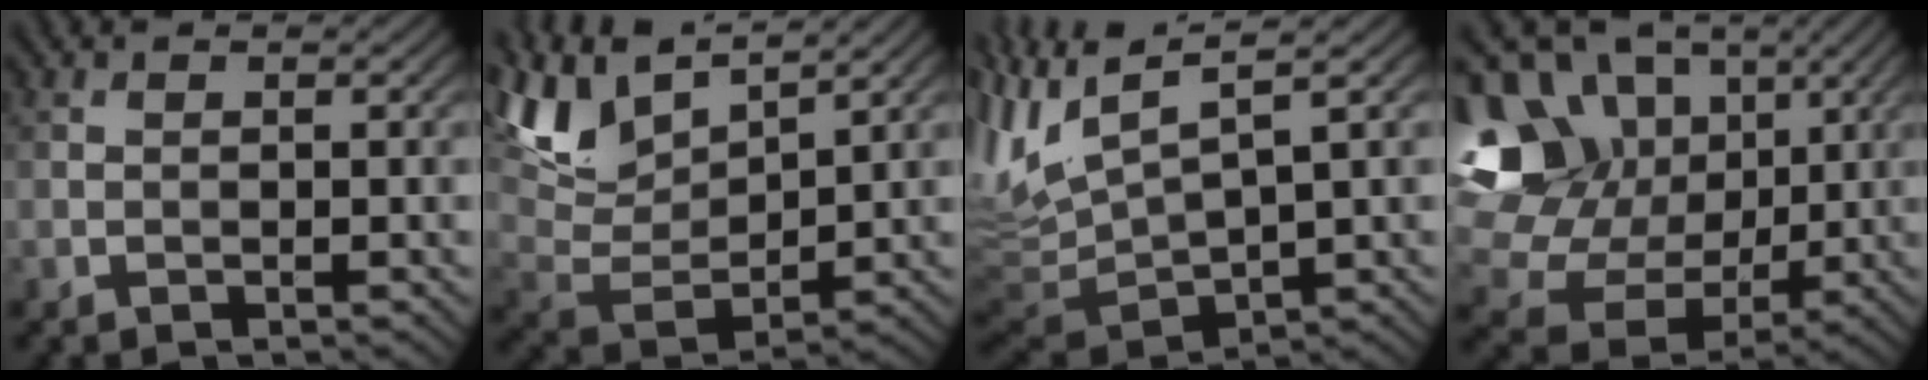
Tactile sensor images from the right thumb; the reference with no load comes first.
{"total": 11.7, "force": [8.2, 4.2, 7.3], "torque": [-0.191, 0.016, 0.164]}
{"total": 10.1, "force": [3.2, 3.1, 9.1], "torque": [-0.216, 0.008, 0.064]}
{"total": 17.2, "force": [3.4, 14.6, 8.4], "torque": [-0.254, 0.018, 0.083]}